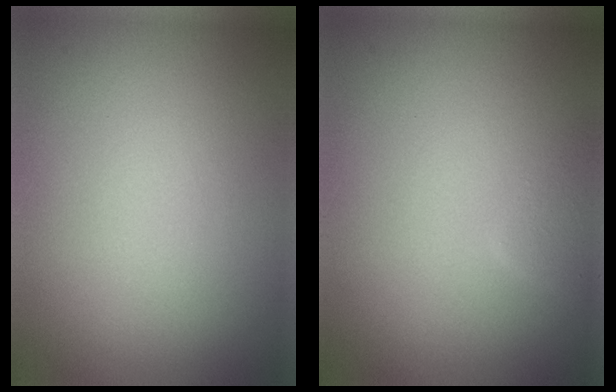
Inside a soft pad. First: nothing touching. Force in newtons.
{"total": 1.3, "press": 1.3, "slide": 0.1}